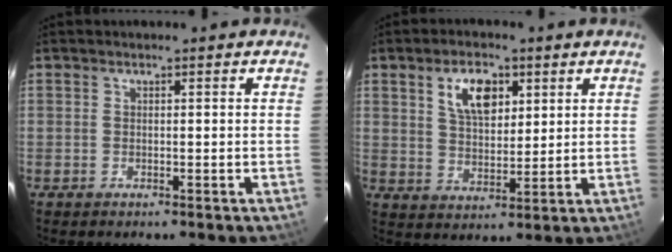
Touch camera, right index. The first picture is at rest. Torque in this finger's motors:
{"motor_torque": [0.67, 0.13, 0.23, 0.07]}